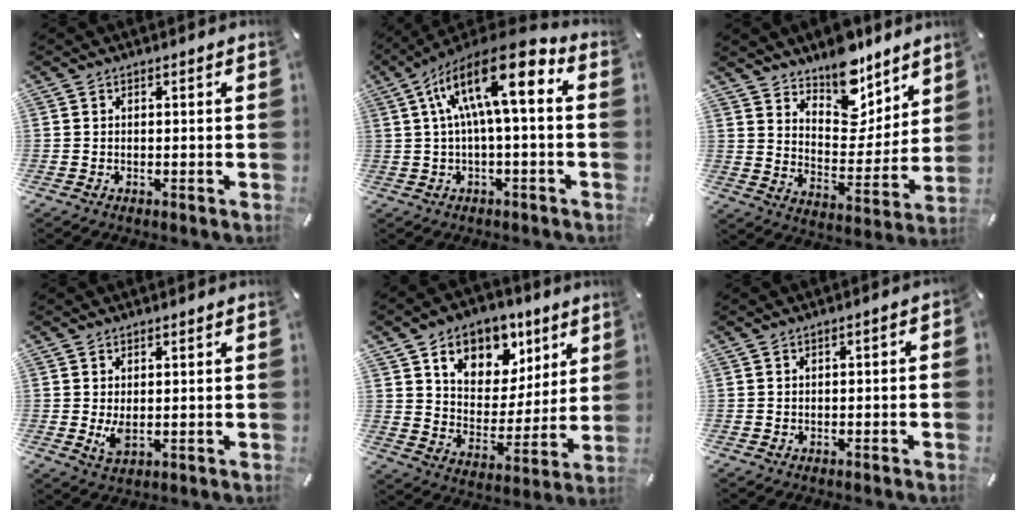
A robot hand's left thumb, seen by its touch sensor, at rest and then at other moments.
{"total": 16.6, "force": [4.0, 5.6, 15.1], "torque": [-0.275, -0.020, 0.060]}
{"total": 13.4, "force": [11.4, 6.6, 2.5], "torque": [-0.018, -0.116, 0.209]}
{"total": 3.6, "force": [0.2, 1.8, 3.1], "torque": [-0.070, -0.008, -0.002]}
{"total": 12.1, "force": [7.4, 8.8, 3.7], "torque": [-0.057, -0.046, 0.135]}
{"total": 1.4, "force": [-0.8, 0.8, 0.9], "torque": [-0.016, 0.004, -0.017]}